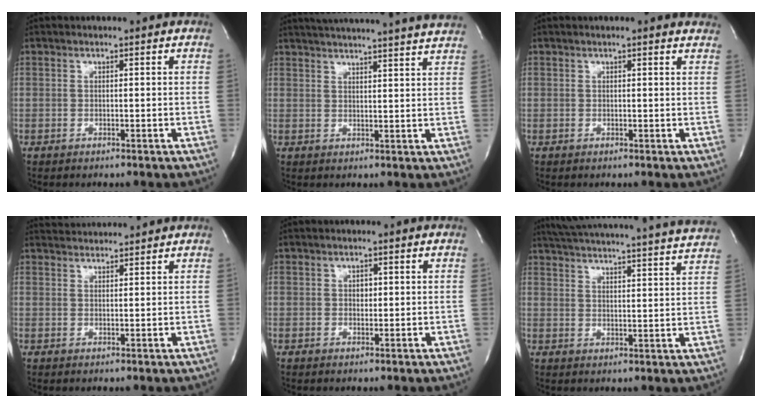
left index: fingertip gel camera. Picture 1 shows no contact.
{"total": 21.7, "force": [20.2, -0.5, 8.0], "torque": [-0.128, -0.023, 0.254]}
{"total": 3.3, "force": [2.8, 0.5, 1.6], "torque": [-0.019, 0.006, 0.020]}
{"total": 4.0, "force": [4.0, -0.2, 0.0], "torque": [-0.010, 0.022, 0.065]}
{"total": 0.9, "force": [-0.2, 0.7, 0.6], "torque": [-0.006, -0.004, -0.005]}
{"total": 26.8, "force": [25.2, -0.2, 9.1], "torque": [-0.152, -0.053, 0.313]}